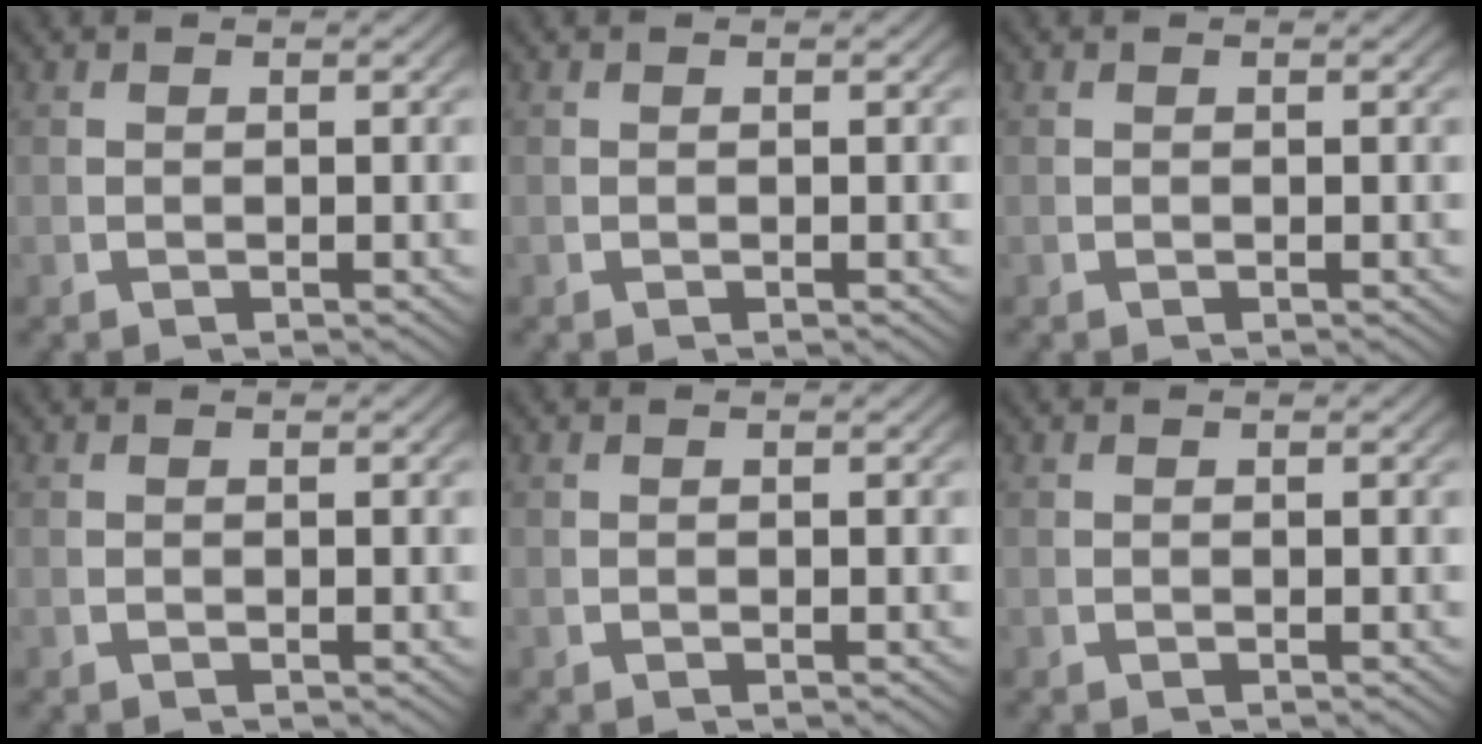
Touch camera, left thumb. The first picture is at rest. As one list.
[{"total": 0.0}, {"total": 0.0}, {"total": 0.0}, {"total": 0.0}, {"total": 0.0}]